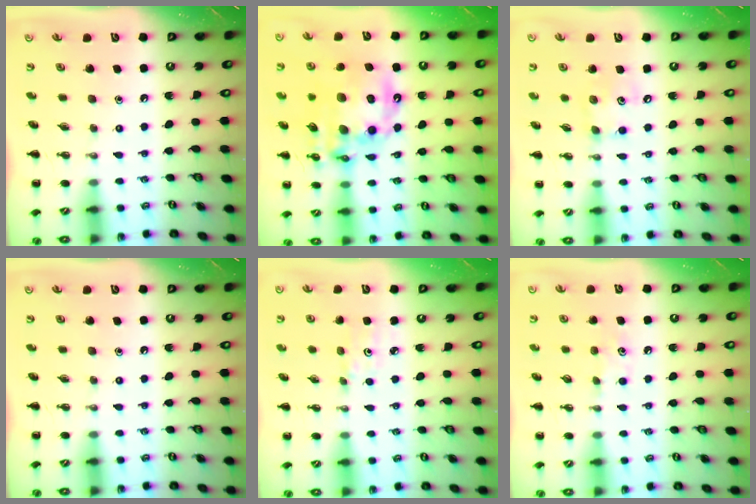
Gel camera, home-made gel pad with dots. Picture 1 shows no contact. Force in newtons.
{"total": 19.9, "press": 19.4, "slide": 4.5}
{"total": 5.6, "press": 5.6, "slide": 0.6}
{"total": 0.0}
{"total": 3.2, "press": 3.0, "slide": 0.8}
{"total": 5.4, "press": 5.2, "slide": 1.3}